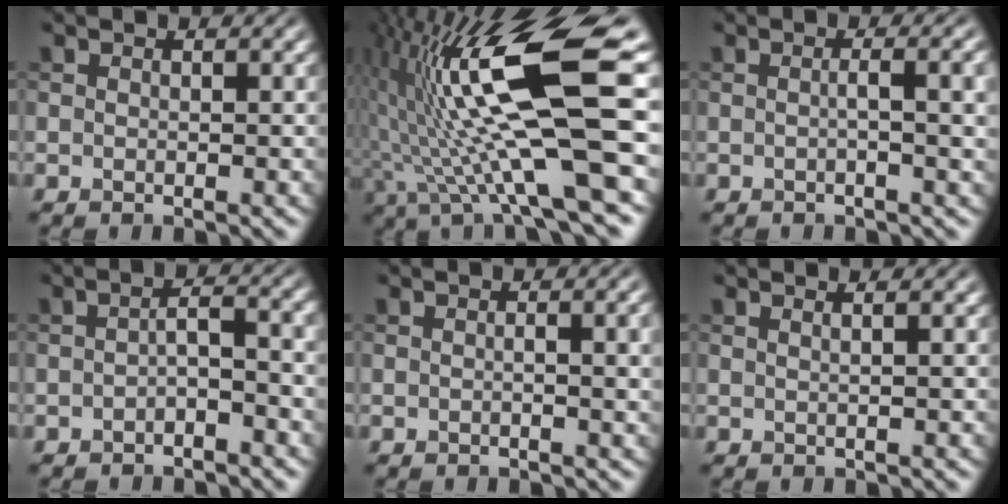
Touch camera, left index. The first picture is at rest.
{"total": 15.5, "force": [3.1, 3.4, 14.7], "torque": [-0.262, 0.002, 0.058]}
{"total": 4.0, "force": [0.1, 1.2, 3.8], "torque": [-0.042, 0.011, -0.004]}
{"total": 2.5, "force": [-0.7, 0.7, 2.3], "torque": [-0.037, 0.007, -0.017]}
{"total": 2.7, "force": [0.1, 0.7, 2.6], "torque": [-0.032, 0.003, 0.000]}
{"total": 1.9, "force": [1.0, 0.9, 1.3], "torque": [-0.001, -0.001, -0.010]}